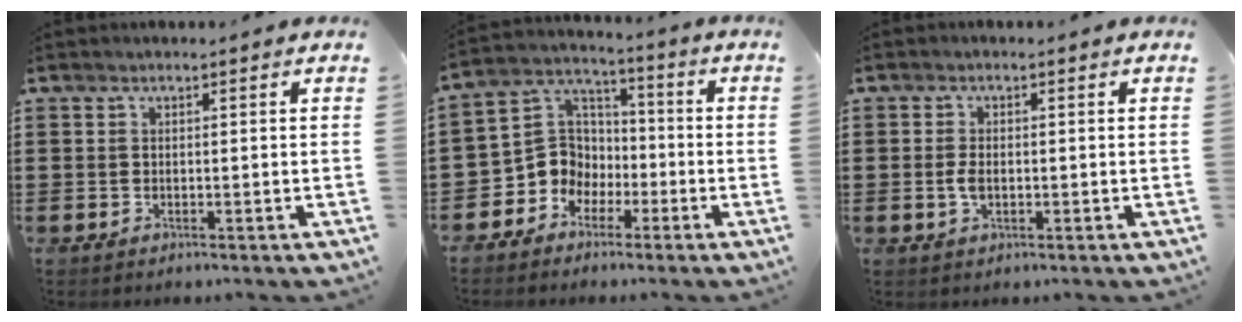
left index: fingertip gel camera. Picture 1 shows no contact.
{"total": 8.4, "force": [-3.0, 7.4, 2.5], "torque": [-0.094, 0.008, -0.064]}
{"total": 2.5, "force": [-0.2, 1.2, 2.2], "torque": [-0.058, -0.004, -0.008]}